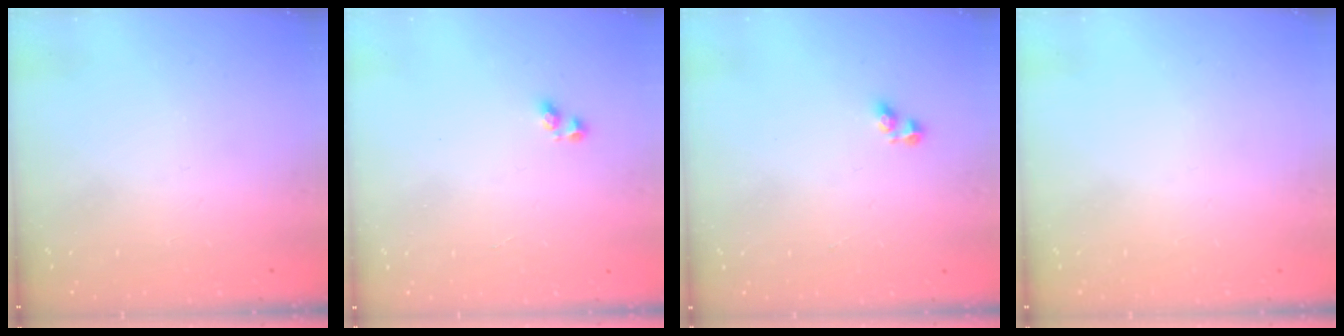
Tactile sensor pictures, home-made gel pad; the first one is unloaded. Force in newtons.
{"total": 3.2, "press": 3.1, "slide": 0.6}
{"total": 2.9, "press": 2.9, "slide": 0.4}
{"total": 0.0}